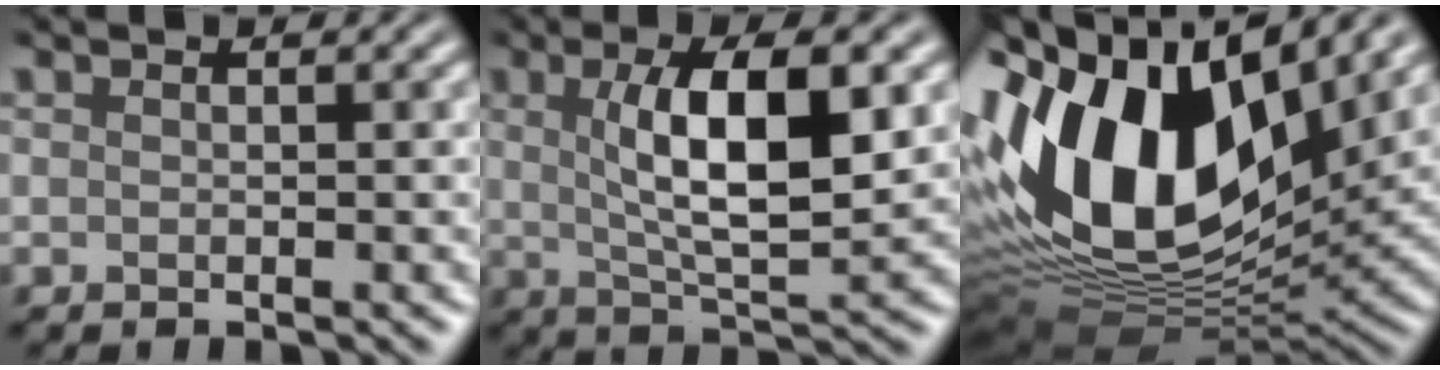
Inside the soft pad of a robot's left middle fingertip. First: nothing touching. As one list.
[{"total": 7.9, "force": [1.7, 2.2, 7.4], "torque": [-0.118, 0.004, 0.041]}, {"total": 15.8, "force": [3.8, 8.9, 12.5], "torque": [-0.262, 0.018, 0.067]}]